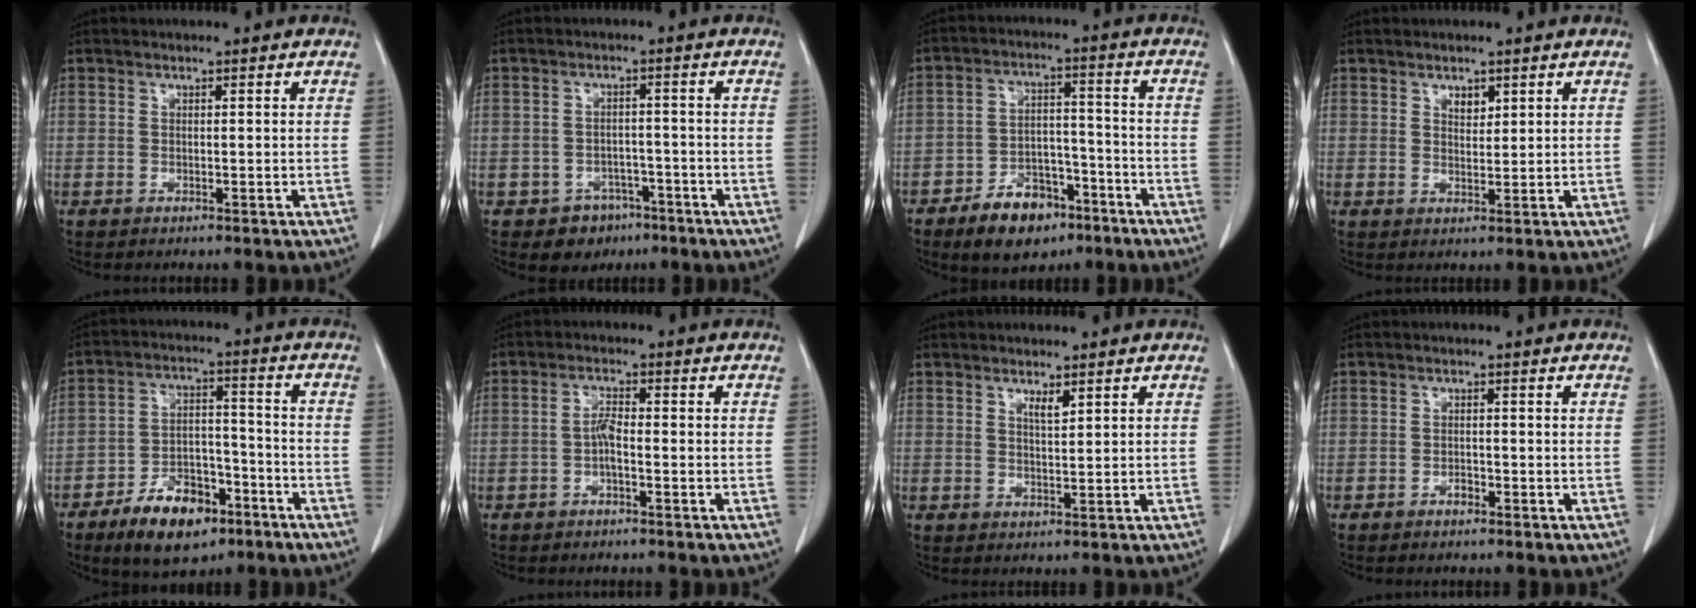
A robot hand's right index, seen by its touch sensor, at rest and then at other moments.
{"total": 5.0, "force": [-3.0, 3.9, 0.7], "torque": [-0.005, 0.013, -0.036]}
{"total": 10.0, "force": [-6.4, 5.4, 5.4], "torque": [-0.092, 0.014, -0.100]}
{"total": 1.9, "force": [1.2, 1.0, 1.1], "torque": [-0.018, -0.003, 0.025]}
{"total": 11.5, "force": [-7.2, 5.6, 7.1], "torque": [-0.121, 0.010, -0.119]}
{"total": 2.7, "force": [-0.8, 0.7, 2.5], "torque": [-0.049, 0.004, -0.016]}
{"total": 1.7, "force": [1.2, 0.2, 1.2], "torque": [-0.025, -0.004, 0.024]}
{"total": 0.9, "force": [-0.7, 0.5, 0.4], "torque": [-0.008, 0.003, -0.012]}